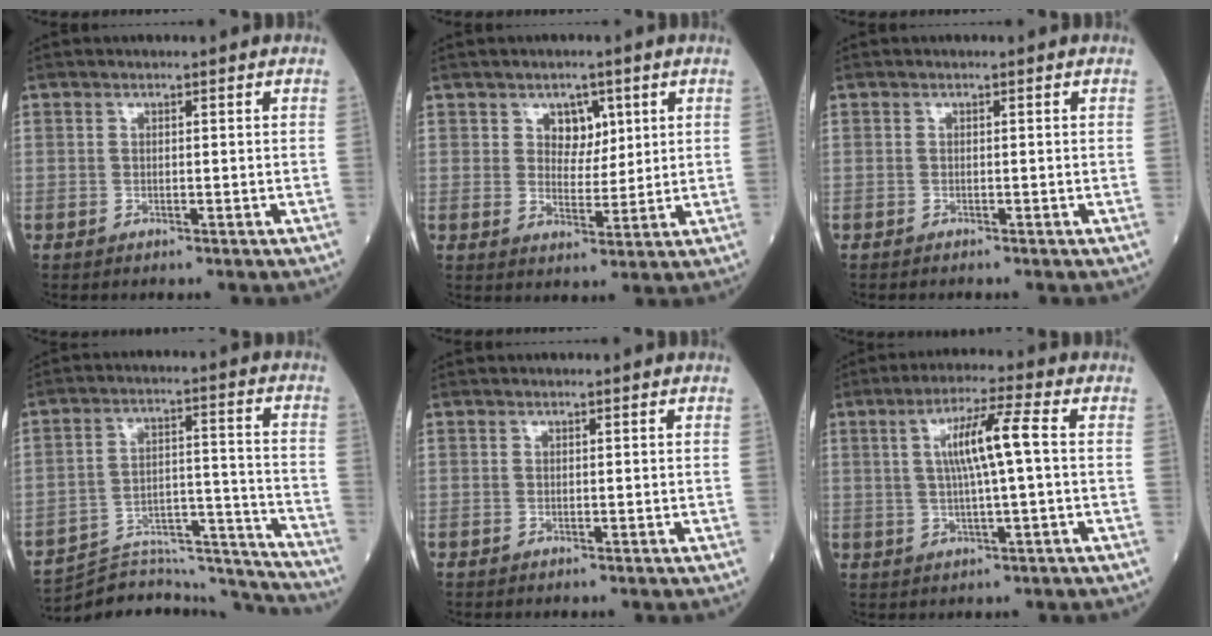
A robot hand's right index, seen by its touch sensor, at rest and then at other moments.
{"total": 4.3, "force": [2.0, 2.9, 2.5], "torque": [-0.029, 0.004, 0.033]}
{"total": 0.5, "force": [-0.5, 0.0, 0.1], "torque": [-0.004, -0.001, -0.013]}
{"total": 20.0, "force": [-19.9, 1.3, 2.3], "torque": [-0.035, 0.045, -0.286]}
{"total": 0.0}
{"total": 7.8, "force": [1.0, -0.1, 7.7], "torque": [-0.139, 0.010, 0.017]}